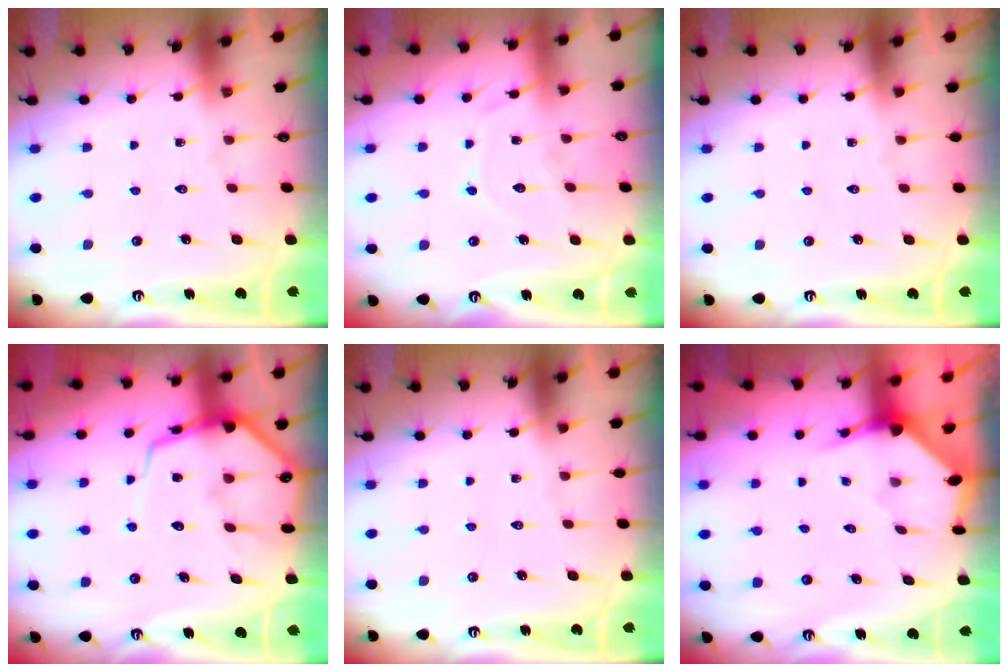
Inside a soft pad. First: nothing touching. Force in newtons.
{"total": 9.1, "press": 9.1, "slide": 0.6}
{"total": 0.0}
{"total": 11.5, "press": 11.4, "slide": 1.2}
{"total": 0.0}
{"total": 3.3, "press": 3.3, "slide": 0.1}